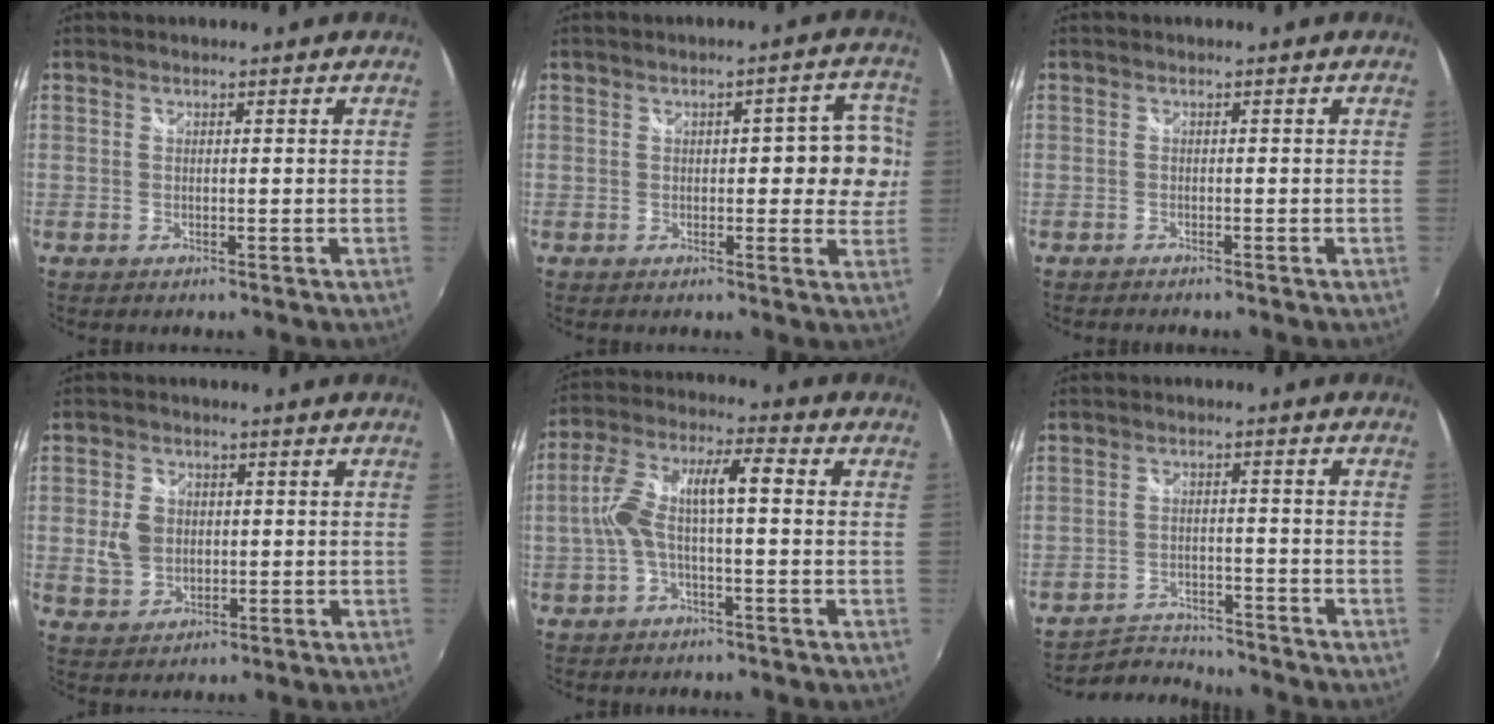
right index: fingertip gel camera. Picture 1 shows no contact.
{"total": 7.6, "force": [0.6, 3.4, 6.8], "torque": [-0.079, 0.012, 0.012]}
{"total": 1.2, "force": [-1.1, 0.2, 0.3], "torque": [-0.011, -0.006, -0.022]}
{"total": 6.3, "force": [0.2, 5.3, 3.5], "torque": [-0.079, 0.005, 0.008]}
{"total": 10.4, "force": [-0.6, 2.8, 10.0], "torque": [-0.201, 0.018, -0.012]}
{"total": 7.4, "force": [-7.3, 1.2, 0.1], "torque": [-0.027, 0.007, -0.123]}